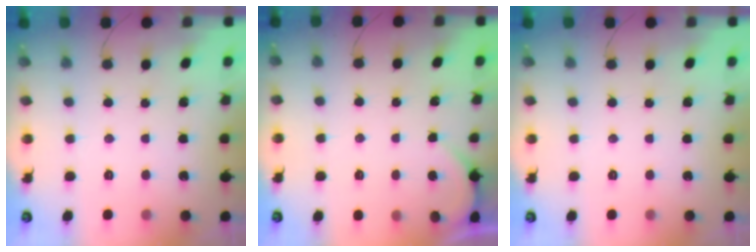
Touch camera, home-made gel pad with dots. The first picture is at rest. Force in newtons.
{"total": 0.8, "press": 0.8, "slide": 0.1}
{"total": 0.0}